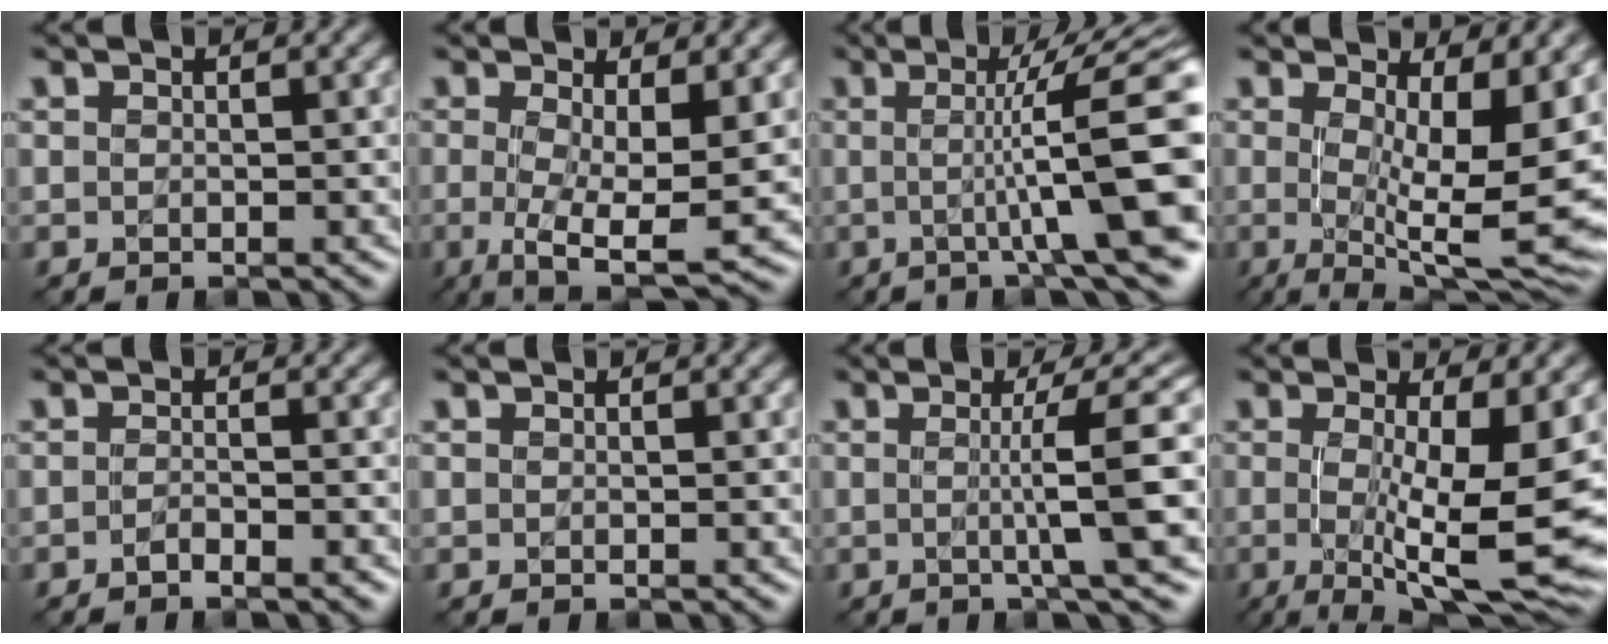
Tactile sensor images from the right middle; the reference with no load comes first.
{"total": 6.9, "force": [-0.5, 1.6, 6.7], "torque": [-0.111, -0.014, -0.007]}
{"total": 12.2, "force": [-0.3, 2.3, 12.0], "torque": [-0.136, 0.008, -0.012]}
{"total": 10.2, "force": [0.0, 2.6, 9.9], "torque": [-0.144, -0.014, 0.001]}
{"total": 1.5, "force": [-1.1, 0.3, 1.0], "torque": [-0.018, 0.003, -0.024]}
{"total": 0.0}
{"total": 6.4, "force": [0.1, 0.8, 6.3], "torque": [-0.093, 0.009, -0.001]}
{"total": 9.6, "force": [-1.1, 1.9, 9.3], "torque": [-0.144, -0.021, -0.014]}